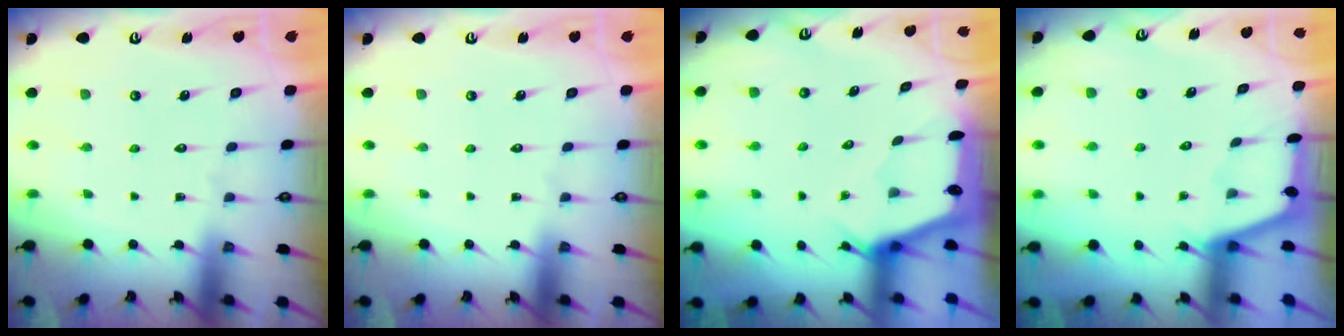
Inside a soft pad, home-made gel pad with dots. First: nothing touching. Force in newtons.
{"total": 0.0}
{"total": 2.3, "press": 2.3, "slide": 0.3}
{"total": 2.2, "press": 2.2, "slide": 0.1}